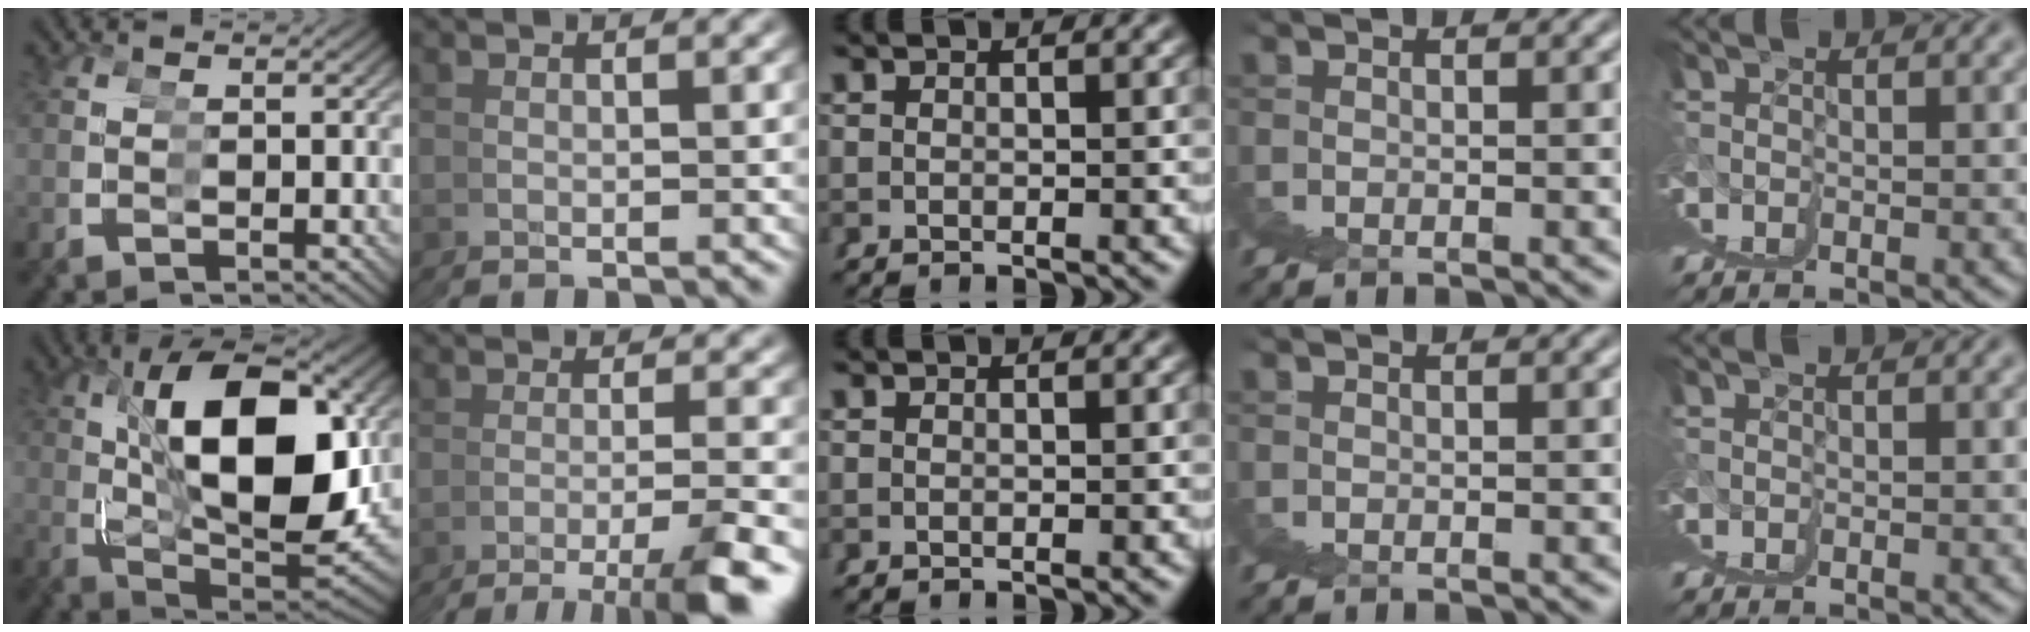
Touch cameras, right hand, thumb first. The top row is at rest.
{"thumb": {"total": 16.2, "force": [1.7, 8.1, 13.9], "torque": [-0.249, -0.007, 0.047]}, "index": {"total": 5.9, "force": [-3.9, -1.8, 4.0], "torque": [-0.049, 0.011, -0.069]}}